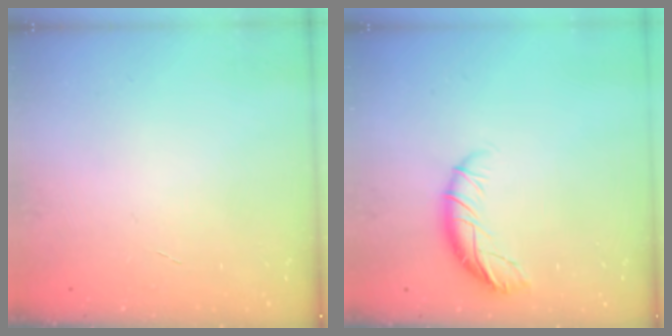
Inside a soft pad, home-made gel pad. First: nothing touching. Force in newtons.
{"total": 9.2, "press": 9.1, "slide": 1.3}